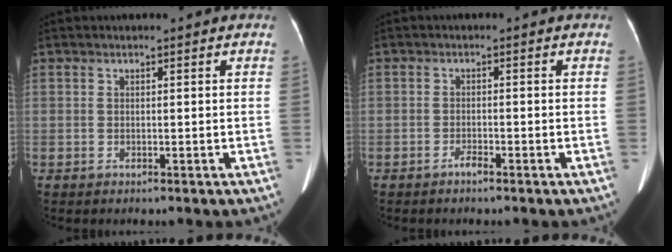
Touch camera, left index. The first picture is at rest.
{"total": 1.2, "force": [-1.0, 0.1, 0.7], "torque": [-0.015, 0.000, -0.017]}